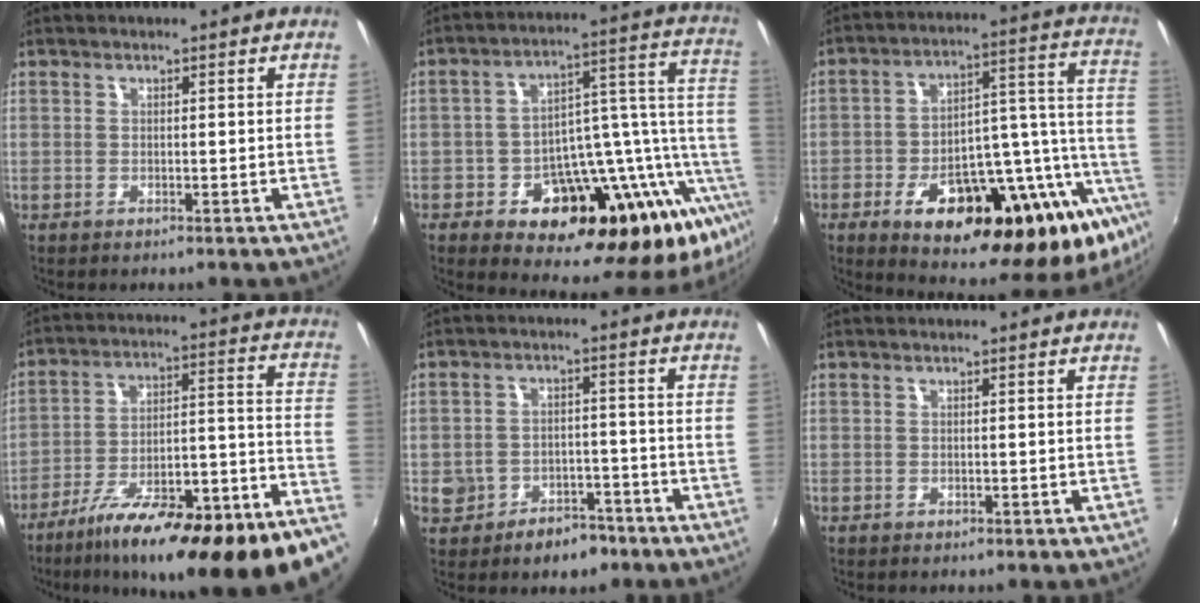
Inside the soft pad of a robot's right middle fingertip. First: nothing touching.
{"total": 26.3, "force": [-9.8, 13.6, 20.3], "torque": [-0.280, 0.009, -0.134]}
{"total": 31.9, "force": [-15.9, 10.8, 25.5], "torque": [-0.341, 0.022, -0.220]}
{"total": 25.3, "force": [-17.5, 3.2, 18.0], "torque": [-0.241, -0.042, -0.264]}
{"total": 8.4, "force": [-4.7, 6.0, 3.4], "torque": [-0.085, 0.018, -0.055]}
{"total": 0.0}